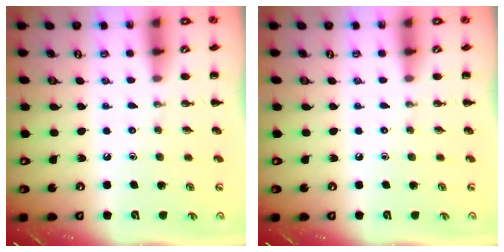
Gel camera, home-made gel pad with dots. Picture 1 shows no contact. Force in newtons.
{"total": 0.0}